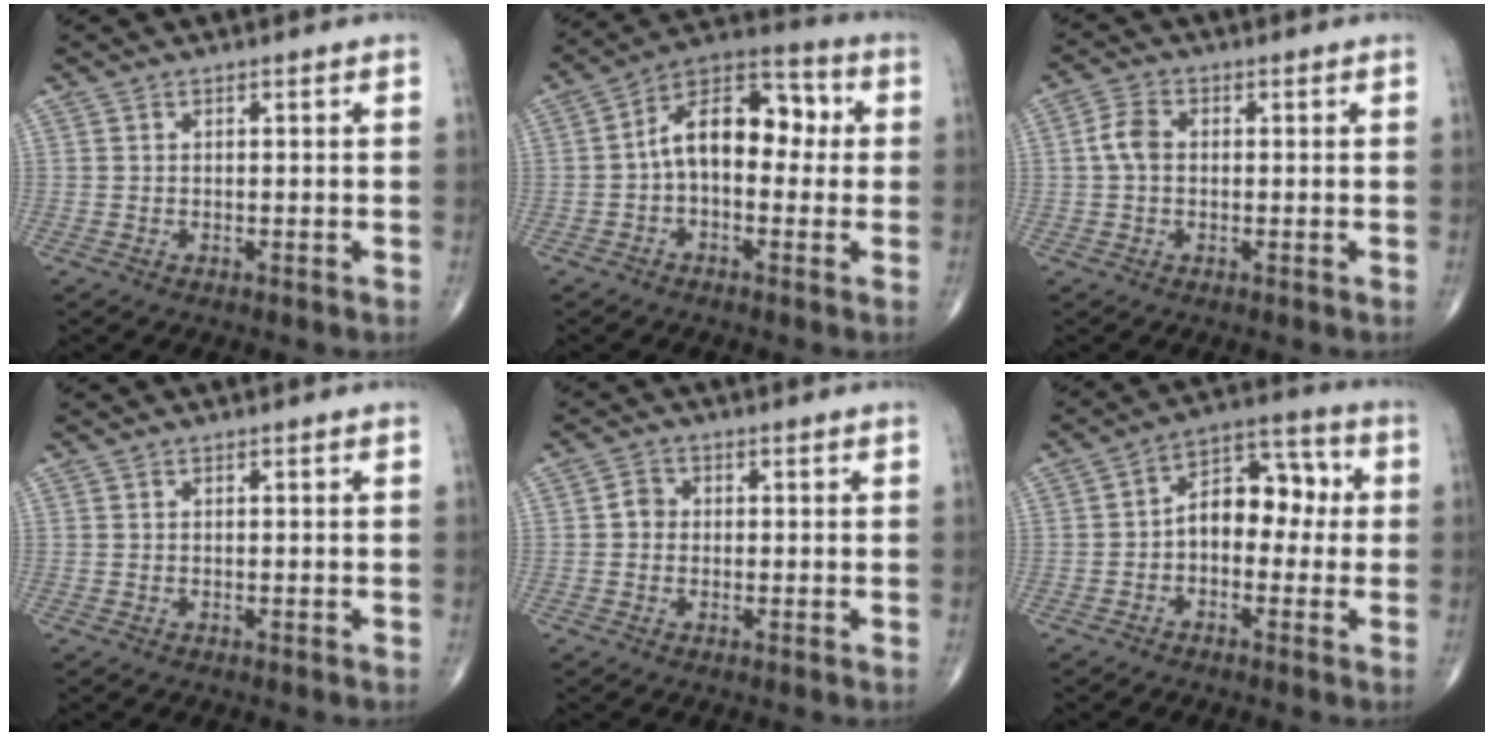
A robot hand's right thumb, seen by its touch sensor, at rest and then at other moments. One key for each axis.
{"total": 13.3, "fx": 0.4, "fy": 7.8, "fz": 10.7, "tx": -0.140, "ty": 0.045, "tz": -0.010}
{"total": 4.0, "fx": 0.1, "fy": 2.7, "fz": 2.9, "tx": -0.060, "ty": 0.012, "tz": -0.005}
{"total": 0.0}
{"total": 2.5, "fx": -0.1, "fy": 2.3, "fz": 1.1, "tx": -0.007, "ty": 0.006, "tz": -0.008}
{"total": 10.6, "fx": -0.3, "fy": 6.9, "fz": 8.0, "tx": -0.086, "ty": 0.042, "tz": -0.021}